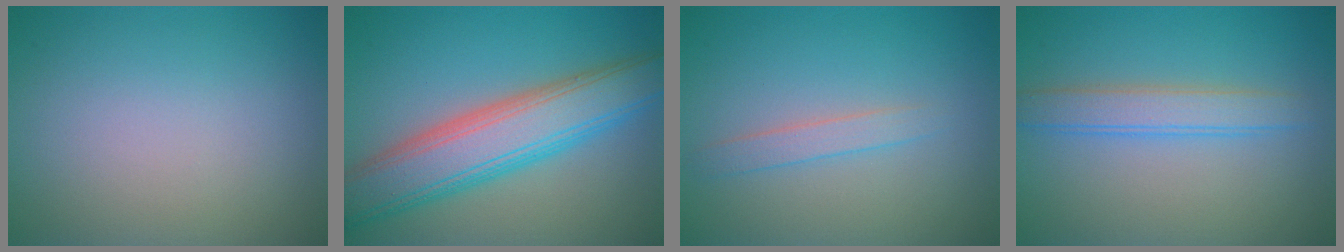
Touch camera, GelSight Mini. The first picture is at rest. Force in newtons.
{"total": 8.3, "press": 8.3, "slide": 0.1}
{"total": 1.6, "press": 1.6, "slide": 0.0}
{"total": 3.0, "press": 2.9, "slide": 0.2}